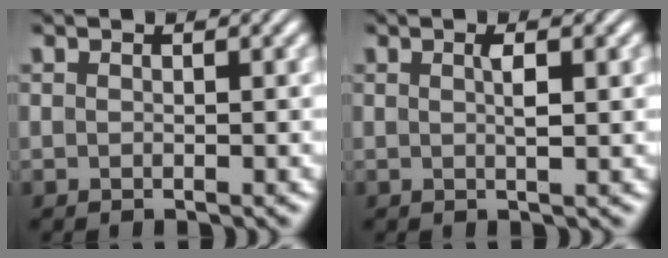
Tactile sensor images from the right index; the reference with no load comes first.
{"total": 1.7, "force": [0.3, 0.1, 1.6], "torque": [-0.027, -0.003, 0.005]}